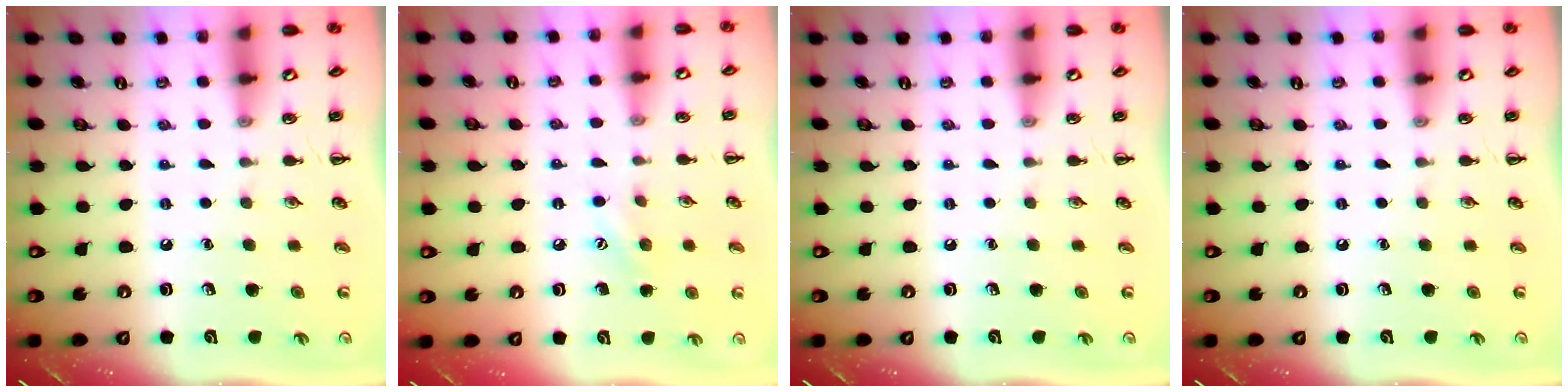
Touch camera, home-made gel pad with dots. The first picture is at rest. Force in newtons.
{"total": 7.1, "press": 6.9, "slide": 1.5}
{"total": 0.0}
{"total": 0.0}